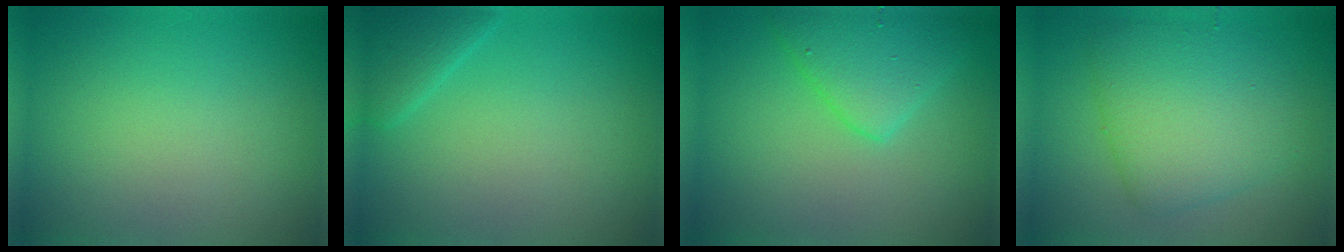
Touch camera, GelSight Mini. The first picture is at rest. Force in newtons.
{"total": 2.3, "press": 2.3, "slide": 0.1}
{"total": 4.0, "press": 4.0, "slide": 0.1}
{"total": 5.8, "press": 5.8, "slide": 0.3}